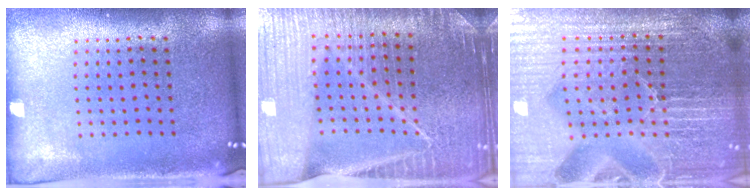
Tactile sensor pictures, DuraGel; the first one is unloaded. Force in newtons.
{"total": 4.3, "press": 4.1, "slide": 1.4}
{"total": 6.8, "press": 6.0, "slide": 3.3}